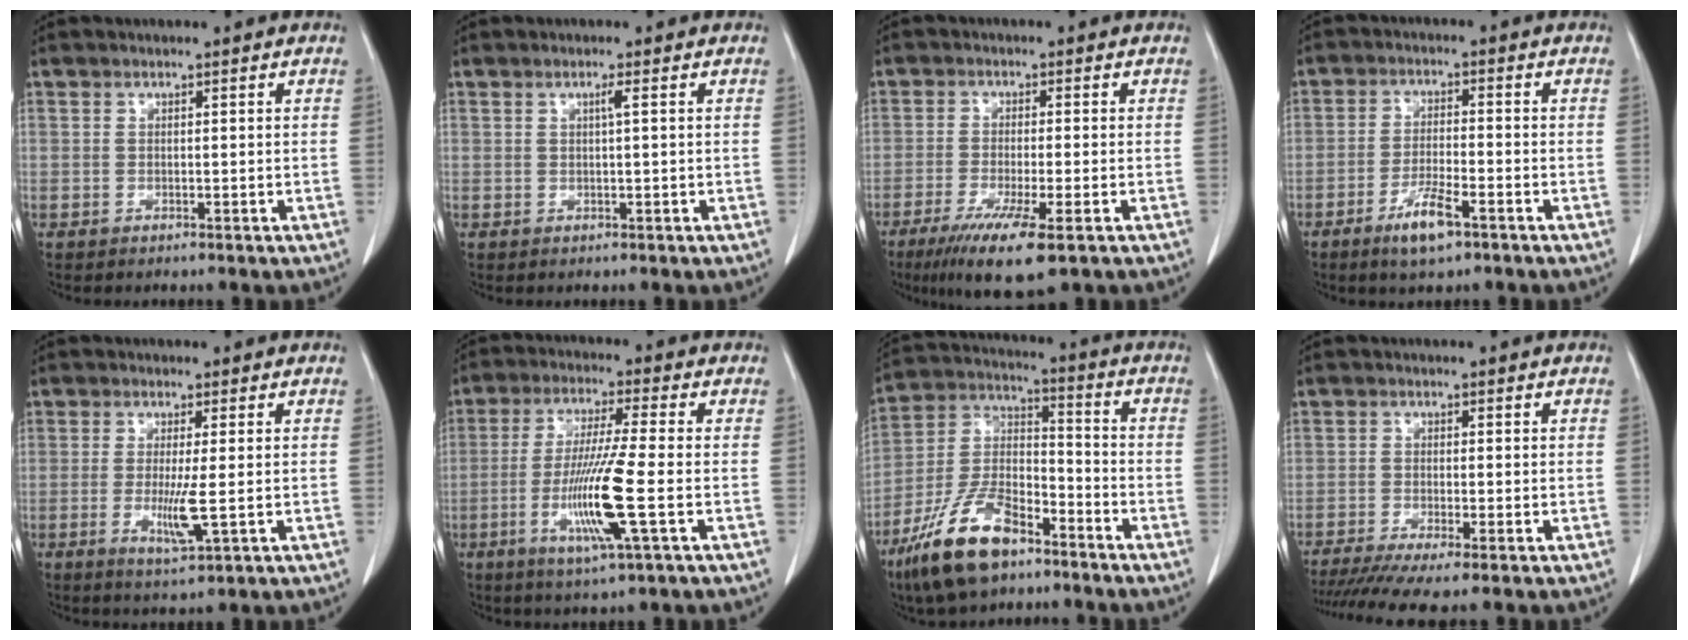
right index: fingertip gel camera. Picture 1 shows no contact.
{"total": 1.0, "force": [0.2, -0.2, 0.9], "torque": [-0.018, 0.002, 0.004]}
{"total": 9.5, "force": [-5.5, 0.7, 7.8], "torque": [-0.137, -0.028, -0.087]}
{"total": 5.9, "force": [-3.6, 1.1, 4.6], "torque": [-0.091, -0.006, -0.061]}
{"total": 2.5, "force": [-0.6, 0.4, 2.4], "torque": [-0.046, -0.005, -0.009]}
{"total": 11.4, "force": [-3.1, -0.7, 10.9], "torque": [-0.219, -0.020, -0.063]}
{"total": 14.8, "force": [-9.9, 5.6, 9.5], "torque": [-0.196, 0.002, -0.185]}
{"total": 8.0, "force": [-6.4, -0.3, 4.7], "torque": [-0.071, -0.016, -0.104]}